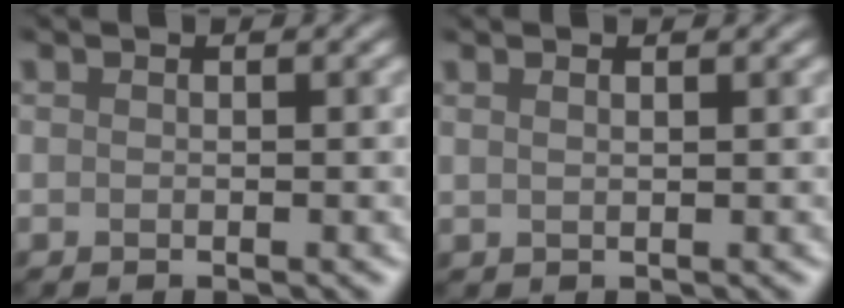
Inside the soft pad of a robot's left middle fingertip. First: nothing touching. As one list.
[{"total": 0.9, "force": [0.9, 0.0, -0.2], "torque": [0.003, 0.000, 0.014]}]